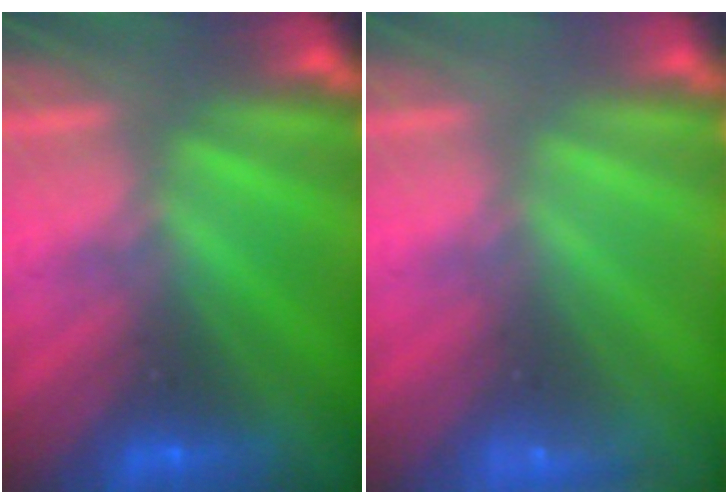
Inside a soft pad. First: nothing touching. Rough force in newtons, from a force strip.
{"total": 2.3}